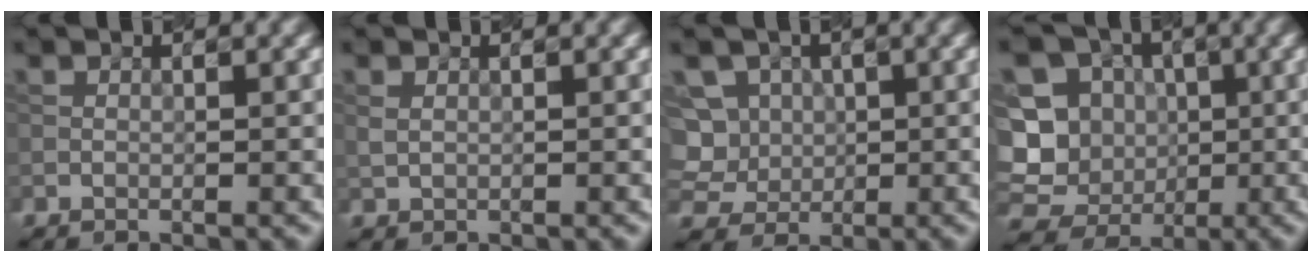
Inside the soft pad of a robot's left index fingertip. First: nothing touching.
{"total": 0.7, "force": [0.3, 0.6, 0.4], "torque": [-0.010, 0.000, 0.007]}
{"total": 8.3, "force": [1.5, 7.4, 3.3], "torque": [-0.067, 0.034, 0.004]}
{"total": 13.9, "force": [-0.6, 13.2, 4.3], "torque": [-0.132, 0.016, -0.019]}